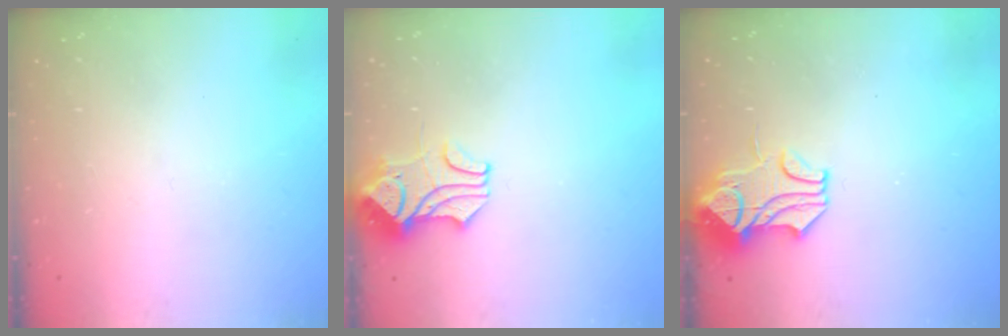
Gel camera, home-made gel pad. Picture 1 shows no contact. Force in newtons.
{"total": 2.1, "press": 1.8, "slide": 1.2}
{"total": 1.5, "press": 0.7, "slide": 1.3}